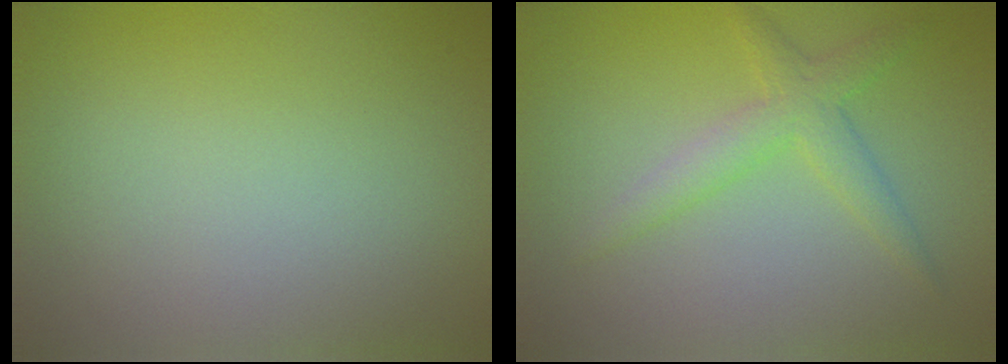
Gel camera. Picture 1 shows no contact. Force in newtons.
{"total": 2.8, "press": 2.8, "slide": 0.1}